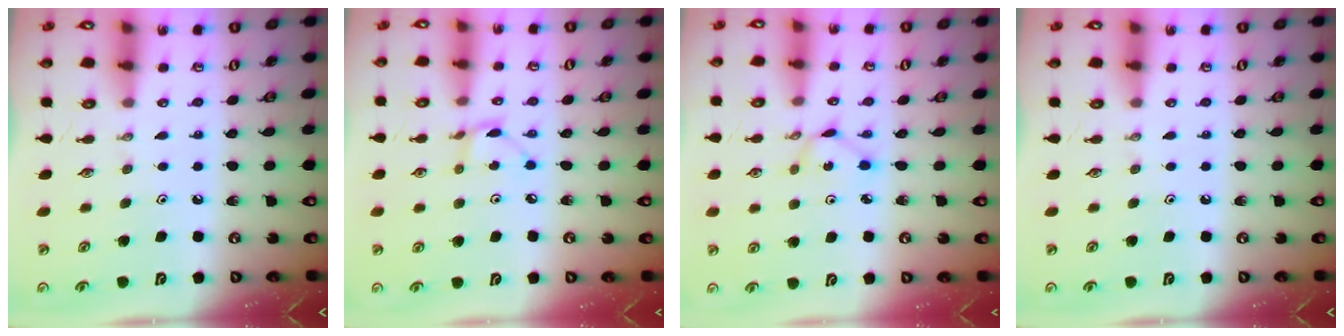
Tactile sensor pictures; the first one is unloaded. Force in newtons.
{"total": 2.4, "press": 2.4, "slide": 0.1}
{"total": 2.0, "press": 2.0, "slide": 0.1}
{"total": 0.0}